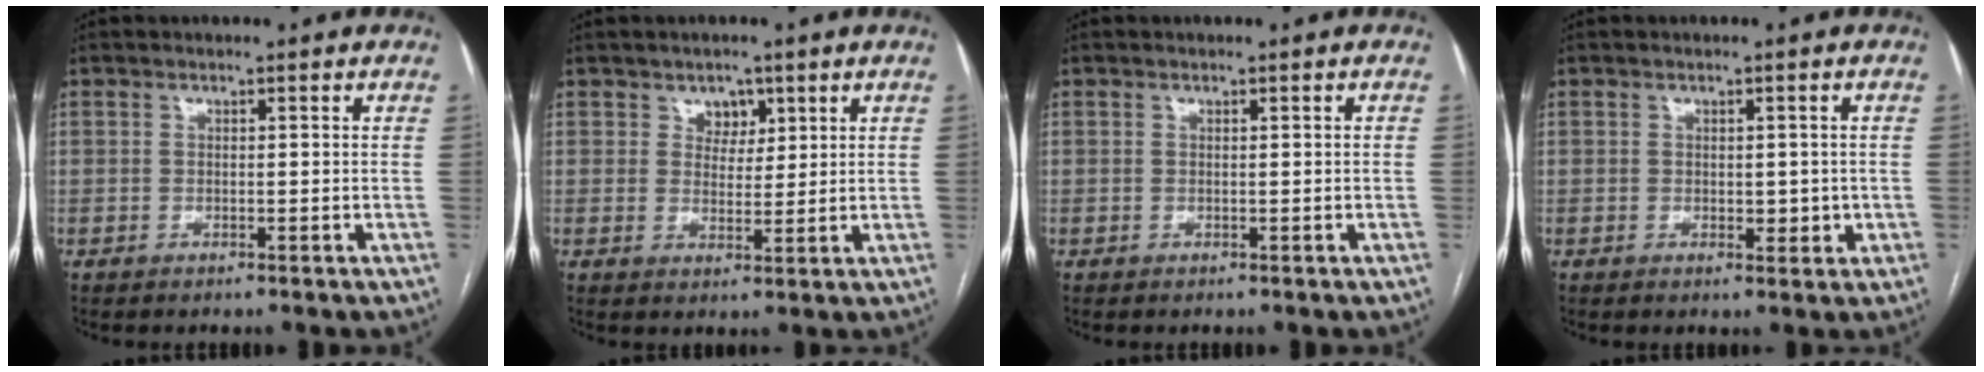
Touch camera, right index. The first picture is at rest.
{"total": 3.3, "force": [1.8, 2.5, 1.2], "torque": [-0.012, 0.003, 0.030]}
{"total": 0.0}
{"total": 2.5, "force": [-0.2, 1.4, 2.0], "torque": [-0.024, 0.001, 0.003]}